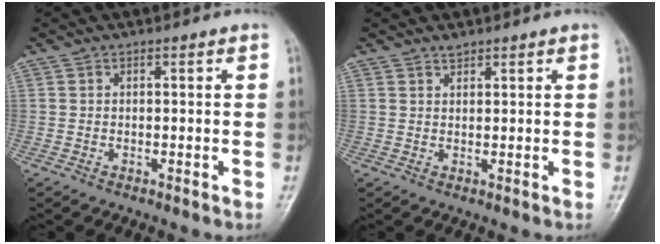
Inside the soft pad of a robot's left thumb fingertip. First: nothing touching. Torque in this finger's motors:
{"motor_torque": [-0.15, 0.08, -0.19, -0.05, 0.00]}